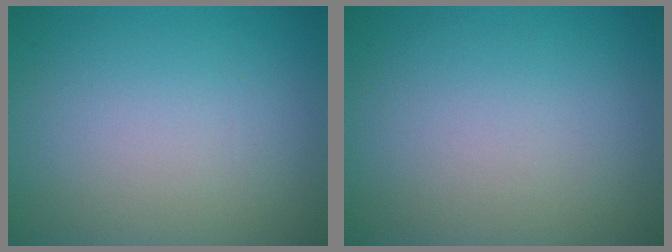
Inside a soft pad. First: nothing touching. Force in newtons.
{"total": 0.0}